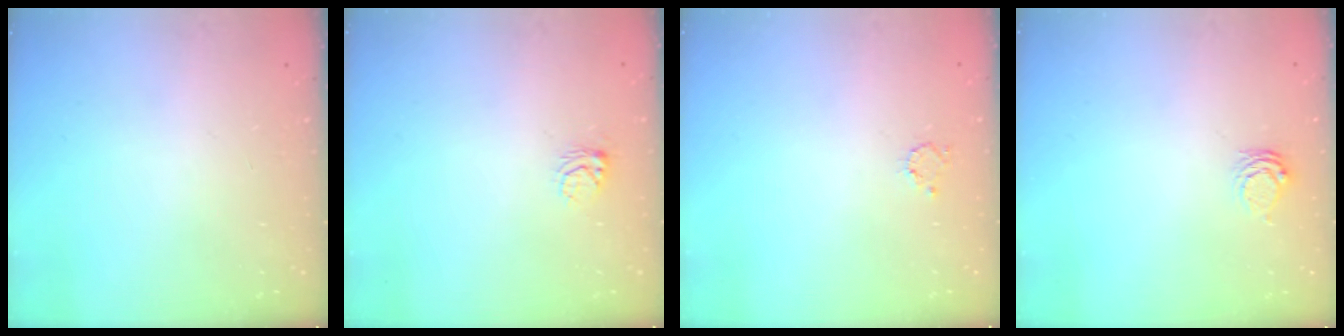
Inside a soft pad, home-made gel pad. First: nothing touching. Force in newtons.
{"total": 3.9, "press": 3.9, "slide": 0.5}
{"total": 2.6, "press": 2.6, "slide": 0.4}
{"total": 3.9, "press": 3.8, "slide": 0.4}